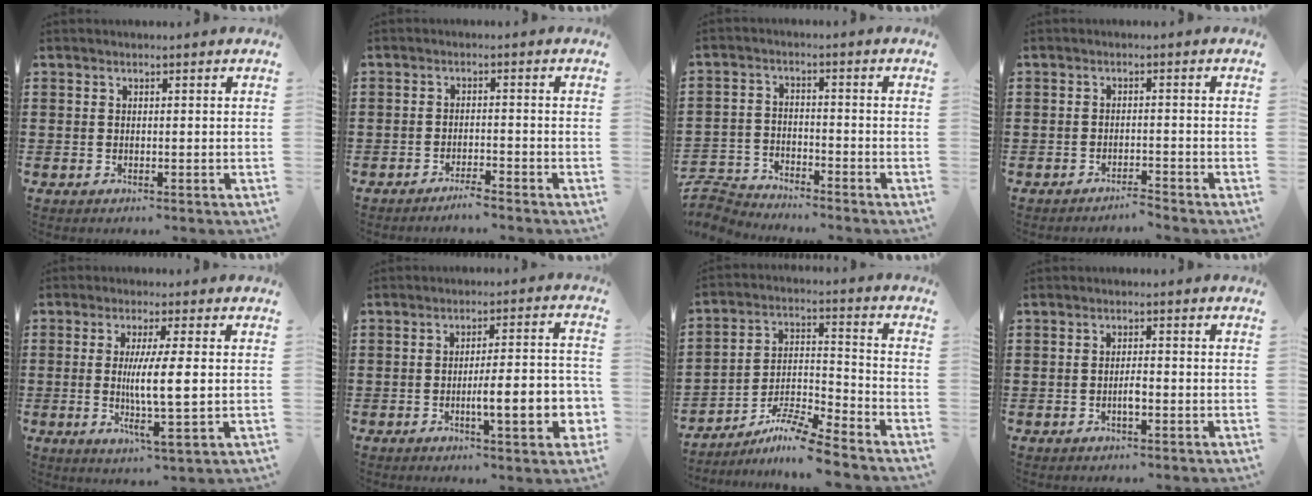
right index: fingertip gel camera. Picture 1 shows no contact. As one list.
[{"total": 2.0, "force": [-1.9, -0.1, 0.6], "torque": [-0.012, 0.001, -0.038]}, {"total": 4.3, "force": [-4.3, 0.6, 0.0], "torque": [-0.027, -0.005, -0.097]}, {"total": 1.9, "force": [-1.9, -0.2, 0.3], "torque": [-0.009, 0.001, -0.039]}, {"total": 7.6, "force": [0.2, 0.6, 7.6], "torque": [-0.138, -0.006, -0.001]}, {"total": 9.4, "force": [-2.6, 1.9, 8.9], "torque": [-0.126, -0.007, -0.044]}, {"total": 8.2, "force": [-7.4, 0.5, 3.5], "torque": [-0.070, 0.006, -0.145]}, {"total": 2.1, "force": [-0.7, 0.5, 1.9], "torque": [-0.037, 0.001, -0.013]}]